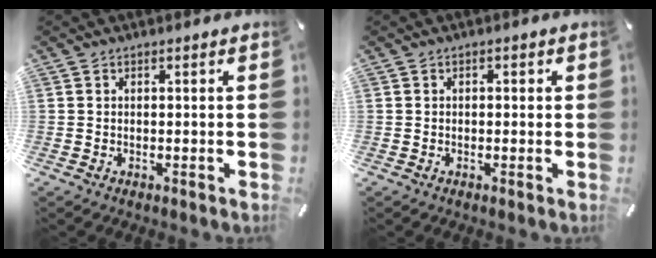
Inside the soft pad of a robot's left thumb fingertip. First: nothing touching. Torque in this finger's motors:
{"motor_torque": [-0.06, -0.43, -0.15, 0.19, -0.04]}